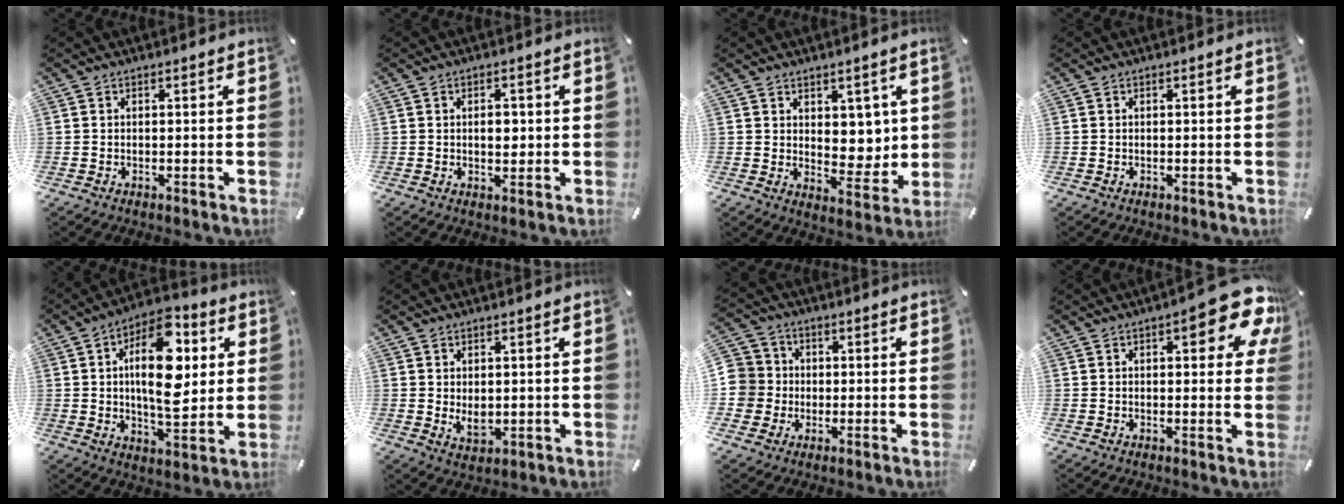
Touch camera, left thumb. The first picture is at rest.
{"total": 3.4, "force": [0.3, 2.1, 2.6], "torque": [-0.030, -0.004, -0.002]}
{"total": 7.0, "force": [3.5, 5.5, 2.5], "torque": [-0.010, -0.033, 0.064]}
{"total": 0.0}
{"total": 17.7, "force": [4.3, 8.7, 14.8], "torque": [-0.238, -0.015, 0.067]}
{"total": 3.8, "force": [0.7, 2.7, 2.7], "torque": [-0.056, -0.005, 0.009]}
{"total": 7.6, "force": [-0.1, 7.6, 0.2], "torque": [-0.025, 0.003, 0.000]}
{"total": 12.5, "force": [5.6, 4.7, 10.1], "torque": [-0.121, -0.032, 0.090]}